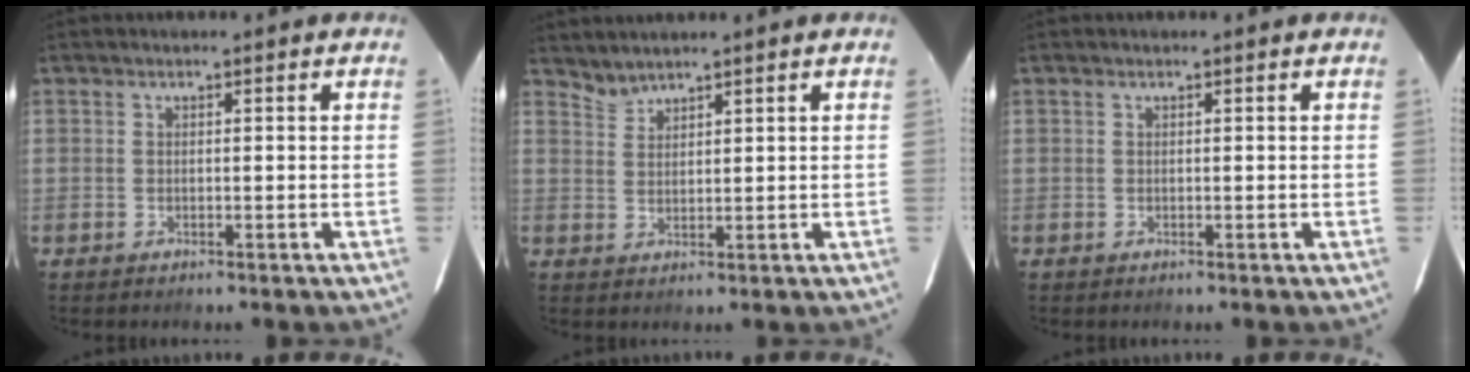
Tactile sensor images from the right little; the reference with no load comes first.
{"total": 2.5, "force": [2.5, 0.0, 0.1], "torque": [-0.001, -0.001, 0.049]}
{"total": 0.0}